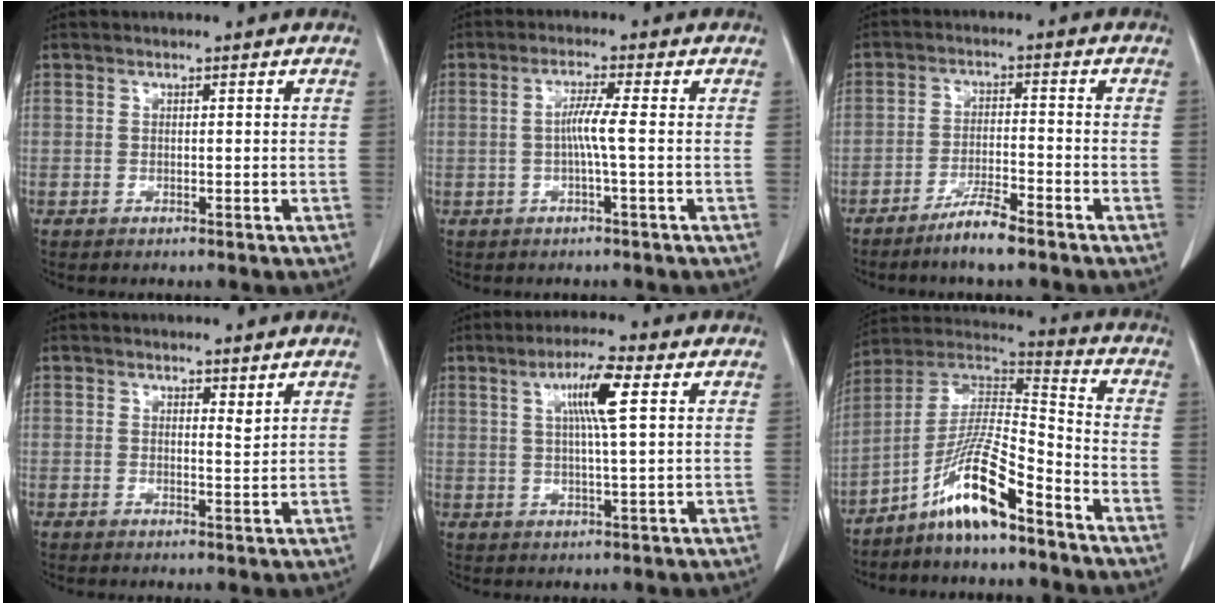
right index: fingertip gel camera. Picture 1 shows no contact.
{"total": 3.6, "force": [-0.4, -0.5, 3.5], "torque": [-0.068, 0.004, -0.006]}
{"total": 5.3, "force": [-4.1, 0.1, 3.4], "torque": [-0.064, -0.008, -0.078]}
{"total": 1.4, "force": [1.1, 0.4, 0.8], "torque": [-0.013, -0.010, 0.017]}
{"total": 6.9, "force": [2.3, -0.2, 6.5], "torque": [-0.118, 0.004, 0.039]}
{"total": 12.5, "force": [-8.1, 1.4, 9.4], "torque": [-0.185, 0.011, -0.154]}